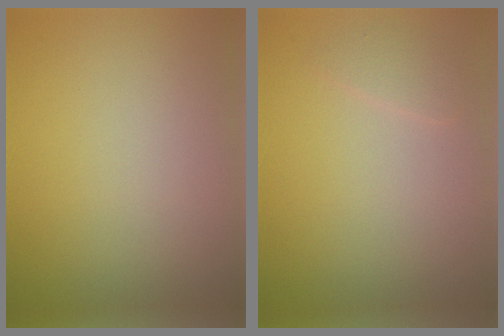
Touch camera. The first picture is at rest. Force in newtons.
{"total": 1.1, "press": 1.1, "slide": 0.0}